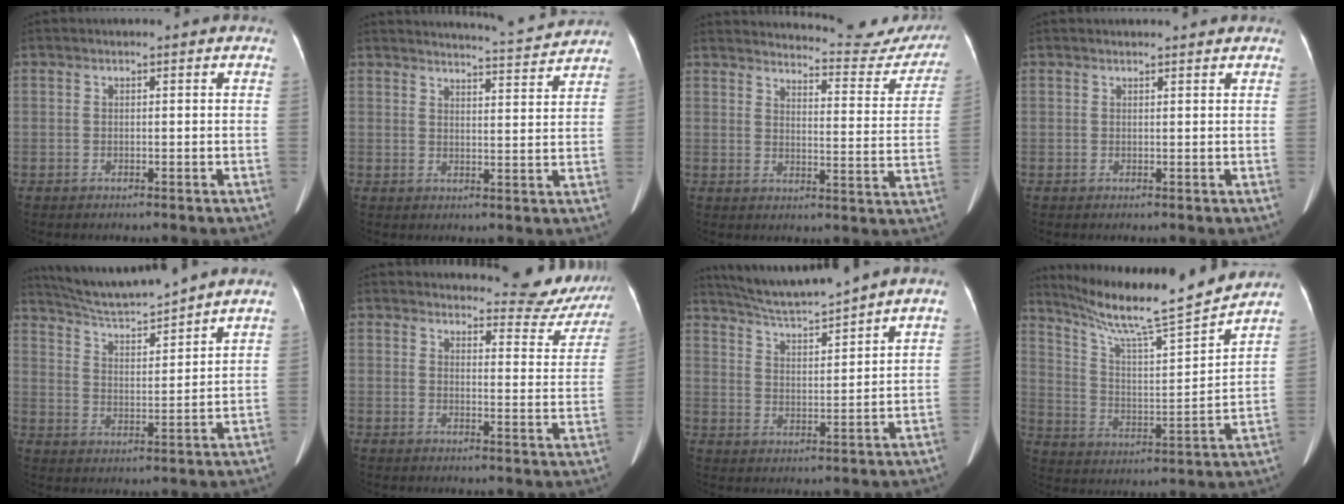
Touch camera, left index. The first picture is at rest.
{"total": 8.0, "force": [7.9, -0.8, 0.9], "torque": [-0.024, -0.004, 0.100]}
{"total": 17.4, "force": [16.9, 2.3, 3.4], "torque": [-0.028, -0.074, 0.182]}
{"total": 2.2, "force": [2.2, 0.2, 0.5], "torque": [-0.007, 0.009, 0.027]}
{"total": 11.0, "force": [10.3, -1.0, 3.6], "torque": [-0.070, 0.007, 0.183]}
{"total": 11.8, "force": [11.4, 2.7, 1.8], "torque": [0.007, -0.037, 0.112]}
{"total": 9.0, "force": [8.2, -1.4, 3.2], "torque": [-0.059, 0.002, 0.154]}
{"total": 18.1, "force": [16.1, -1.0, 8.2], "torque": [-0.143, -0.015, 0.260]}